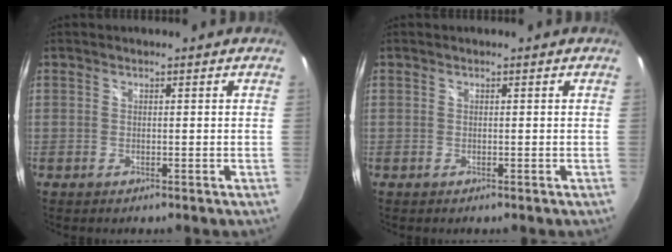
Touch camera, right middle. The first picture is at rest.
{"total": 0.8, "force": [0.7, -0.3, -0.3], "torque": [0.007, 0.002, 0.009]}